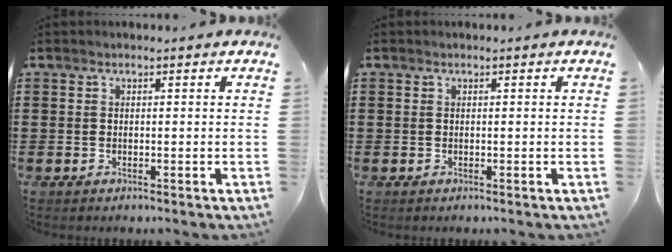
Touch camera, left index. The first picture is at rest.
{"total": 0.0}